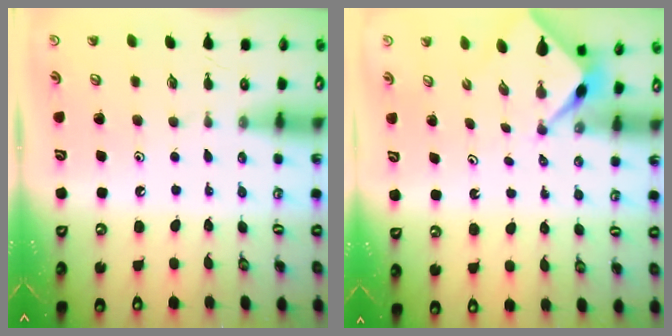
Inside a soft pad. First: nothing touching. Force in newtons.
{"total": 2.3, "press": 2.3, "slide": 0.3}